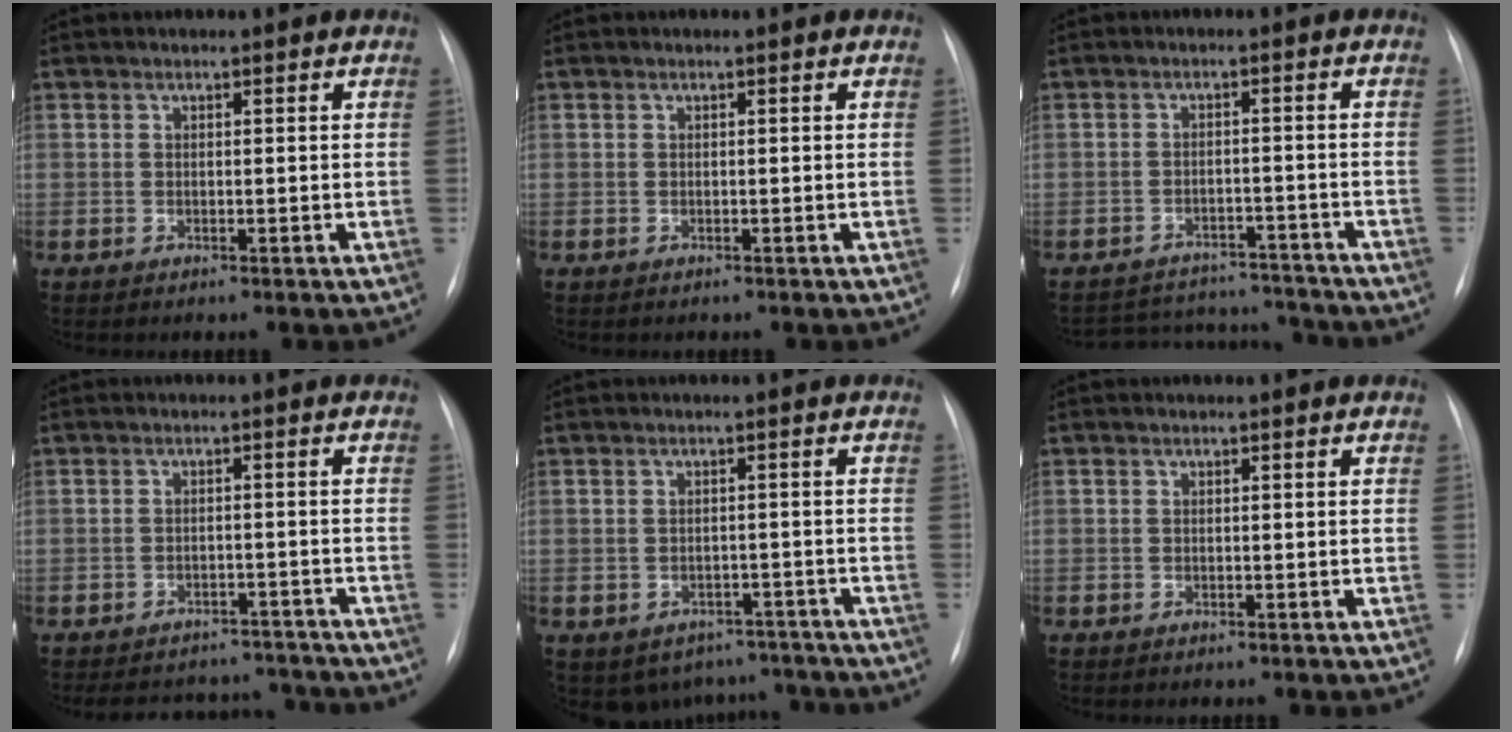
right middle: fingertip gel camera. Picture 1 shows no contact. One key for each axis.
{"total": 0.0}
{"total": 11.9, "fx": -11.5, "fy": 3.0, "fz": 1.1, "tx": -0.021, "ty": 0.018, "tz": -0.151}
{"total": 11.6, "fx": -10.7, "fy": 4.0, "fz": 1.9, "tx": -0.029, "ty": 0.020, "tz": -0.129}
{"total": 7.6, "fx": -6.0, "fy": 4.7, "fz": 0.8, "tx": 0.000, "ty": 0.021, "tz": -0.068}
{"total": 0.0}